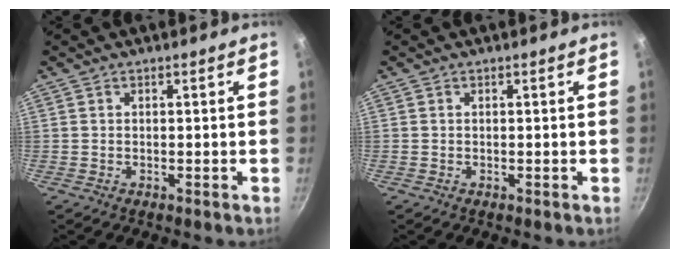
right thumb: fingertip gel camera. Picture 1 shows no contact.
{"total": 0.0}